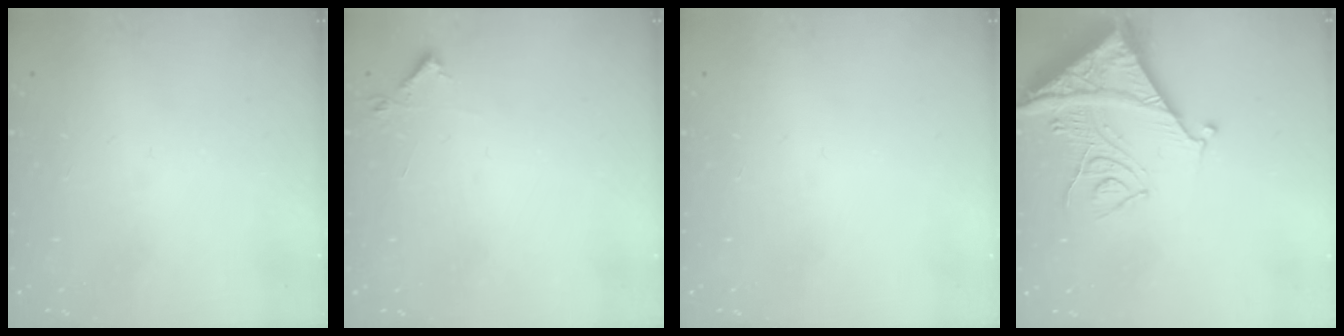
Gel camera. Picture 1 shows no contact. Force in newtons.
{"total": 3.9, "press": 3.8, "slide": 0.6}
{"total": 0.0}
{"total": 16.7, "press": 16.6, "slide": 1.8}